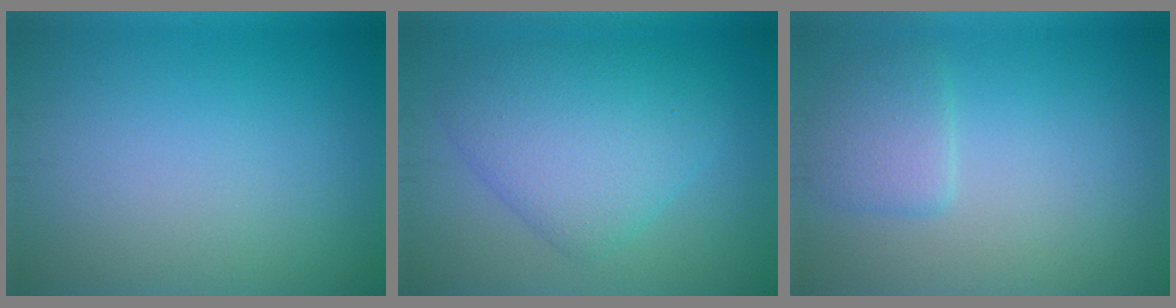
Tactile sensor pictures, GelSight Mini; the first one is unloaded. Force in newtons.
{"total": 6.0, "press": 6.0, "slide": 0.1}
{"total": 2.3, "press": 2.3, "slide": 0.2}